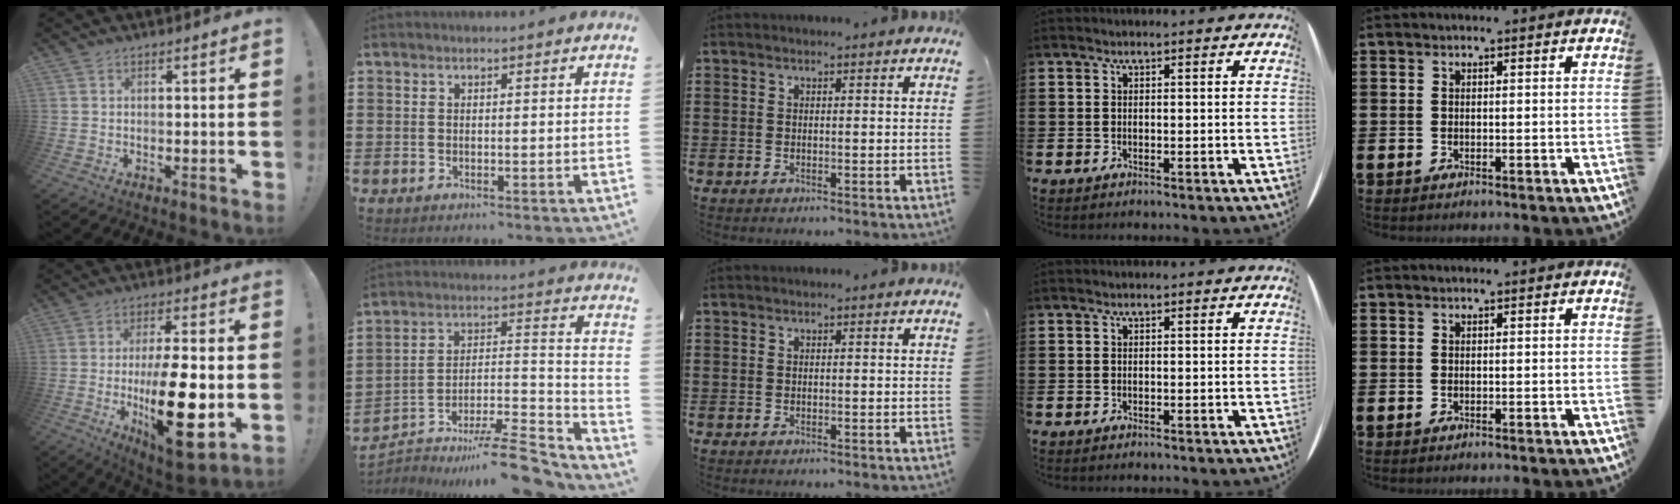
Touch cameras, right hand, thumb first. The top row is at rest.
{"thumb": {"total": 21.4, "force": [-3.5, 7.7, 19.6], "torque": [-0.329, -0.006, -0.048]}, "index": {"total": 10.9, "force": [-9.0, 2.2, 5.7], "torque": [-0.072, 0.033, -0.165]}}